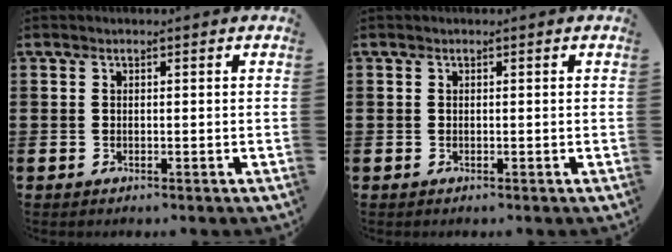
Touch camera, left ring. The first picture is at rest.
{"total": 0.0}